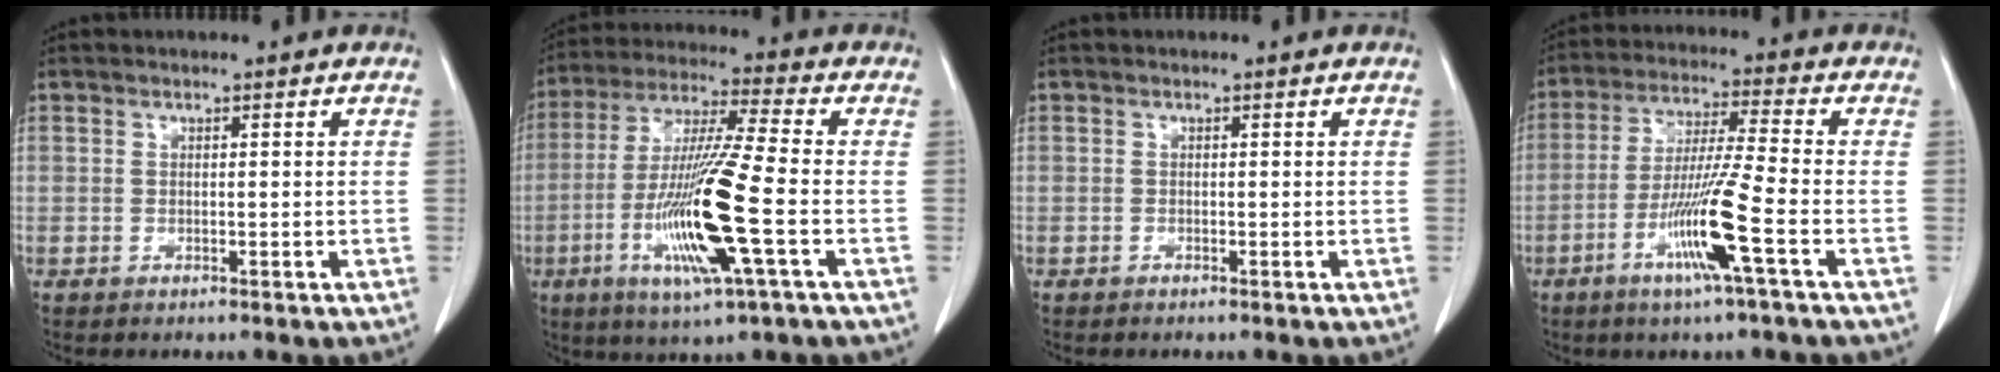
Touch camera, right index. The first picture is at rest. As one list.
[{"total": 16.2, "force": [-4.6, 0.1, 15.5], "torque": [-0.317, -0.020, -0.089]}, {"total": 0.0}, {"total": 11.2, "force": [-4.5, -1.2, 10.1], "torque": [-0.201, -0.016, -0.090]}]